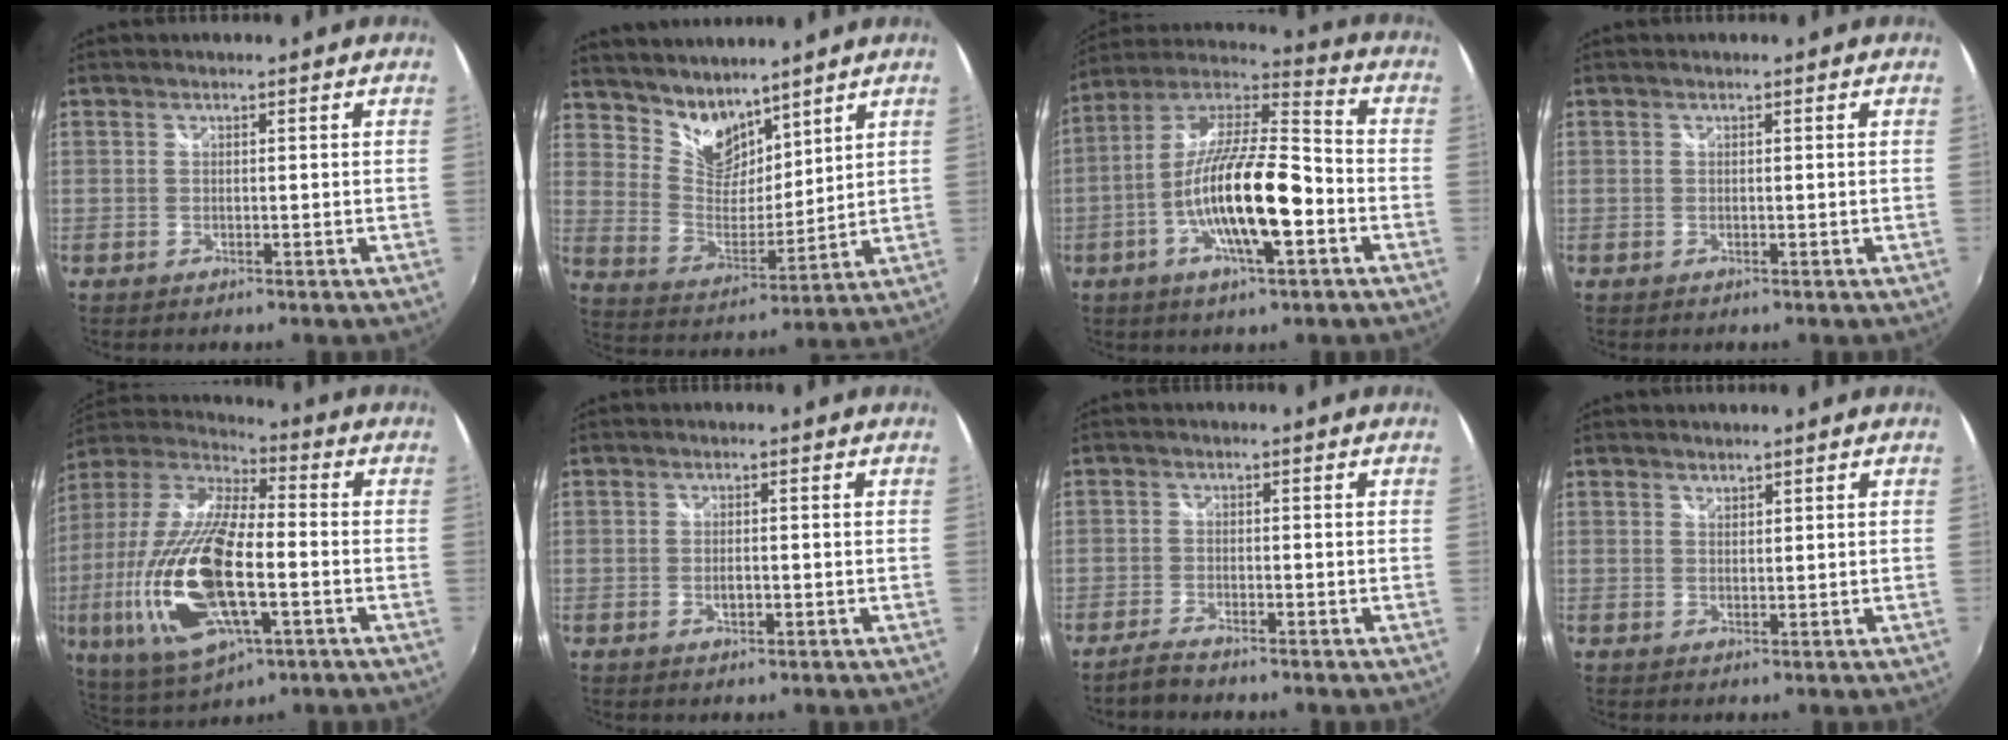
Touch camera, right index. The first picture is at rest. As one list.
[{"total": 9.9, "force": [8.1, 4.9, 2.8], "torque": [-0.050, 0.002, 0.161]}, {"total": 18.1, "force": [-5.5, 4.5, 16.7], "torque": [-0.318, -0.006, -0.111]}, {"total": 0.0}, {"total": 24.1, "force": [-5.7, 8.8, 21.7], "torque": [-0.454, -0.034, -0.102]}, {"total": 1.8, "force": [-0.6, 0.8, 1.5], "torque": [-0.028, -0.002, -0.011]}, {"total": 6.9, "force": [-5.7, 1.1, 3.8], "torque": [-0.103, -0.018, -0.111]}, {"total": 1.0, "force": [0.9, 0.3, 0.1], "torque": [0.000, 0.002, 0.017]}]